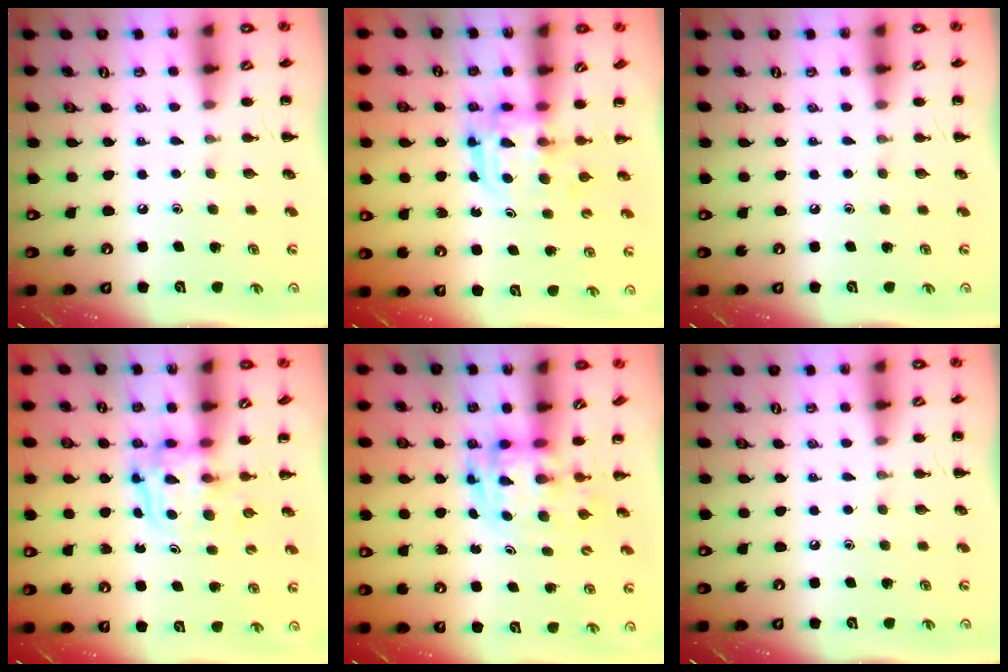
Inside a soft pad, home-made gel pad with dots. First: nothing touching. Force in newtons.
{"total": 3.0, "press": 3.0, "slide": 0.2}
{"total": 0.0}
{"total": 3.4, "press": 3.4, "slide": 0.2}
{"total": 3.4, "press": 3.3, "slide": 0.7}
{"total": 0.0}